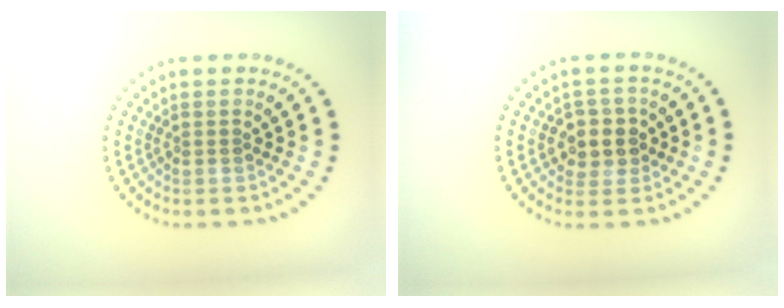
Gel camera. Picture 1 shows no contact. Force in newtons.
{"total": 2.8, "press": 2.6, "slide": 0.9}